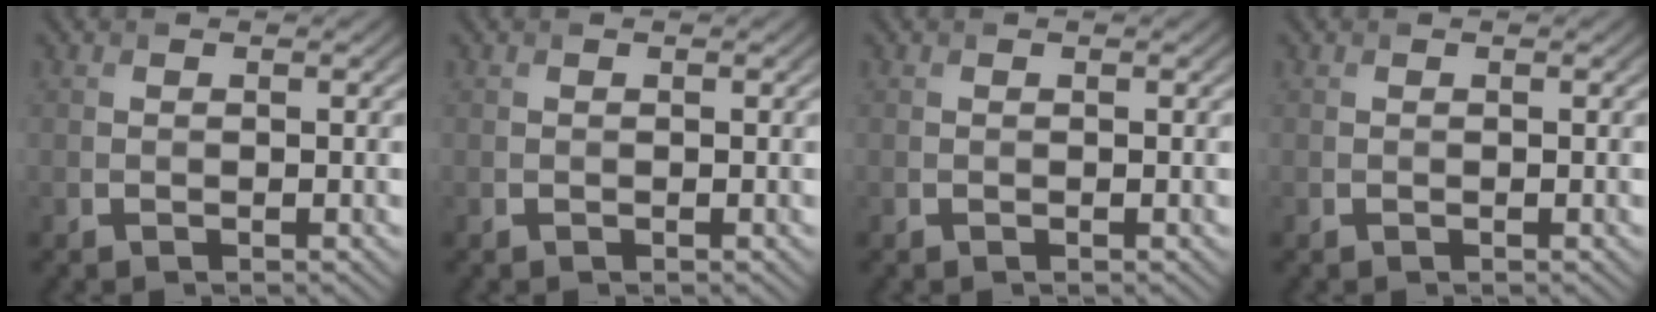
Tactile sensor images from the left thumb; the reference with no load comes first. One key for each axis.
{"total": 0.0}
{"total": 0.0}
{"total": 0.0}